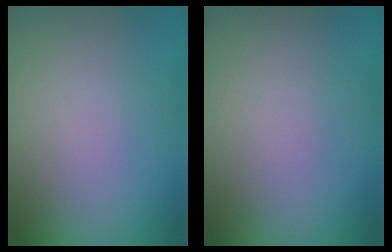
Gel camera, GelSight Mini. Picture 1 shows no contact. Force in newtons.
{"total": 0.0}